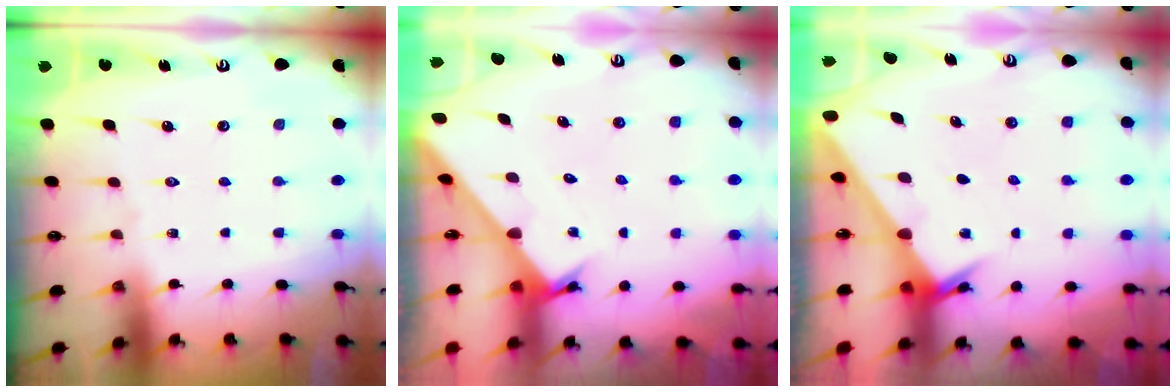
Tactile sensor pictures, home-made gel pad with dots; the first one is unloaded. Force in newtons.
{"total": 2.2, "press": 2.2, "slide": 0.1}
{"total": 2.6, "press": 2.6, "slide": 0.2}